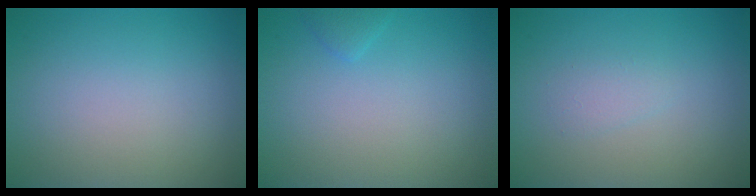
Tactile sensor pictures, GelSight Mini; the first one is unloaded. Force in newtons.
{"total": 0.8, "press": 0.8, "slide": 0.1}
{"total": 1.0, "press": 1.0, "slide": 0.0}